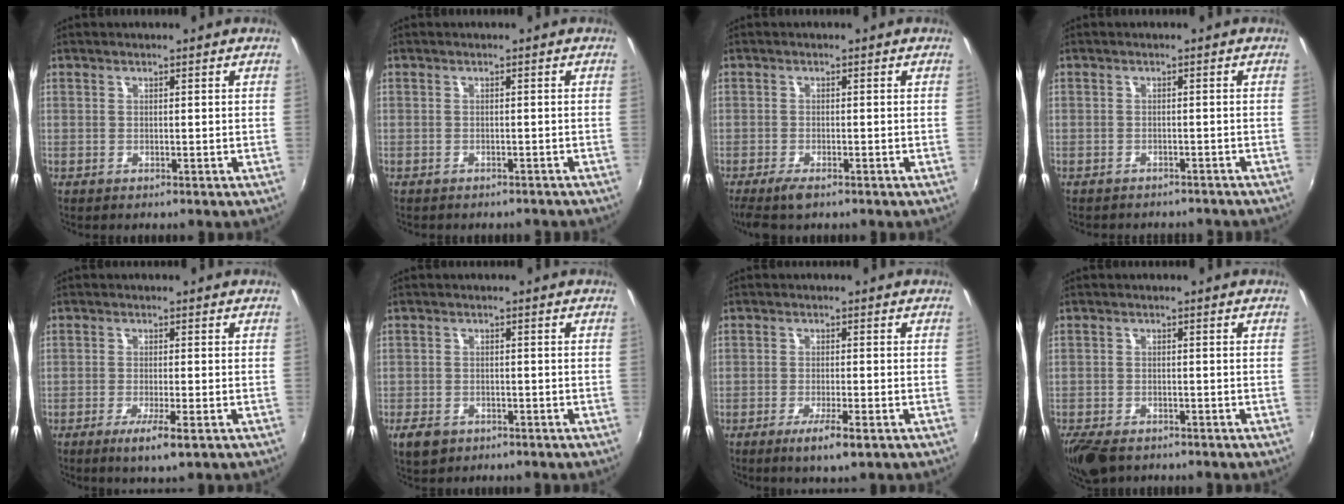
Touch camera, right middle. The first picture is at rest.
{"total": 2.5, "force": [-2.2, 1.1, 0.6], "torque": [-0.011, 0.000, -0.024]}
{"total": 3.9, "force": [-2.9, 1.0, 2.4], "torque": [-0.061, -0.014, -0.056]}
{"total": 4.5, "force": [-3.9, 1.9, 1.1], "torque": [-0.026, 0.003, -0.050]}
{"total": 4.3, "force": [-2.1, 0.0, 3.7], "torque": [-0.078, -0.012, -0.038]}
{"total": 4.5, "force": [-2.7, 2.8, 2.2], "torque": [-0.058, -0.007, -0.044]}
{"total": 4.6, "force": [-2.5, 0.3, 3.9], "torque": [-0.081, -0.012, -0.044]}
{"total": 7.2, "force": [-5.4, 3.2, 3.6], "torque": [-0.096, -0.028, -0.101]}